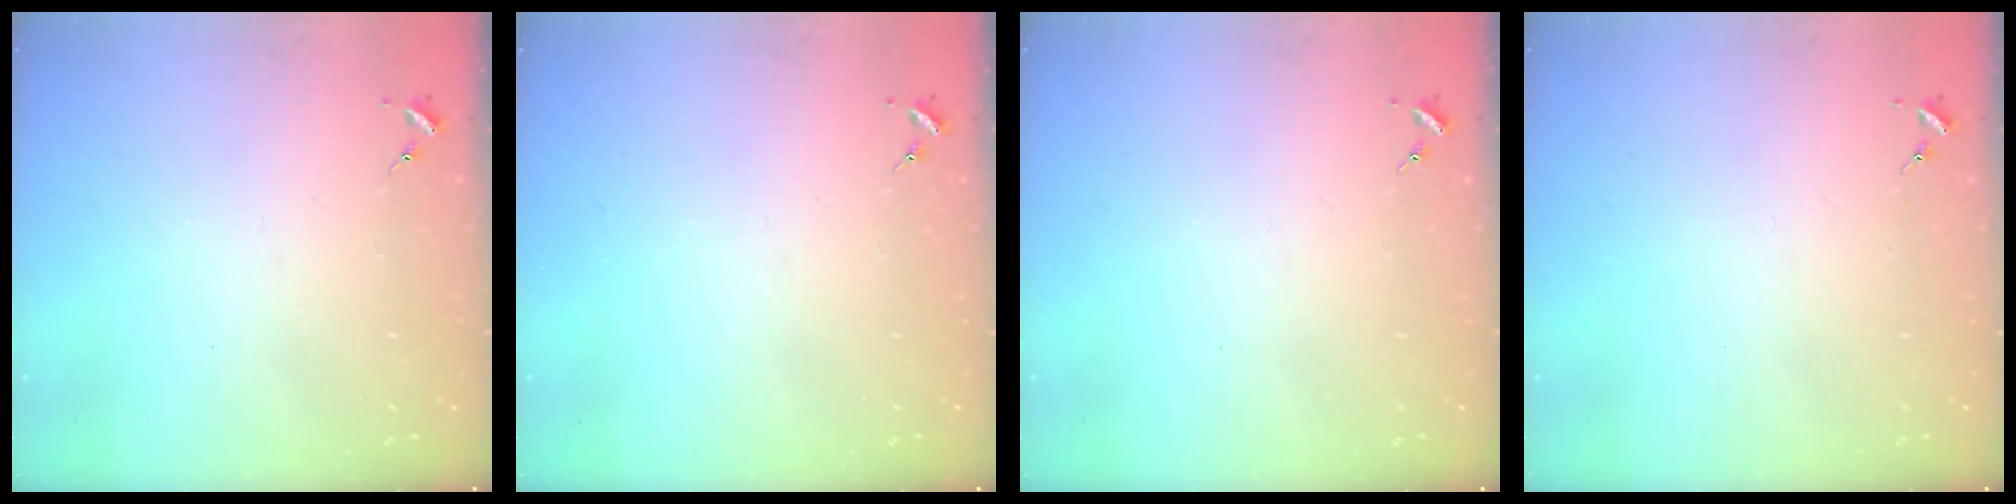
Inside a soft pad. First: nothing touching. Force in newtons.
{"total": 0.0}
{"total": 0.0}
{"total": 0.0}